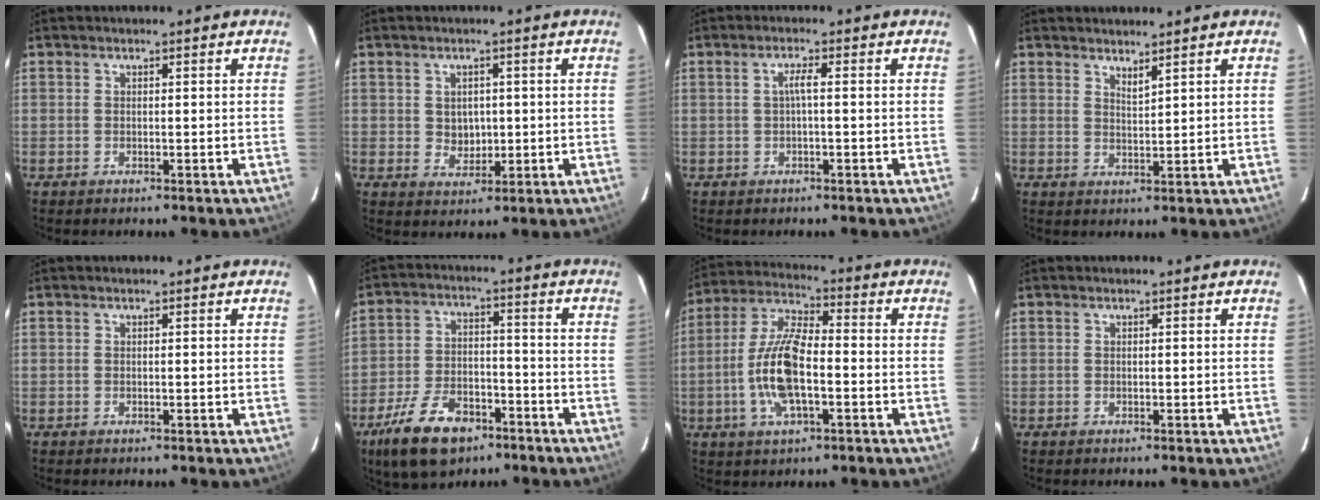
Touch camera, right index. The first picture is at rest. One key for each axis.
{"total": 3.8, "fx": 0.3, "fy": 3.4, "fz": 1.7, "tx": -0.027, "ty": 0.002, "tz": 0.010}
{"total": 1.8, "fx": -0.2, "fy": -0.1, "fz": 1.8, "tx": -0.034, "ty": 0.005, "tz": -0.004}
{"total": 2.1, "fx": 1.9, "fy": 0.1, "fz": 1.0, "tx": -0.018, "ty": -0.002, "tz": 0.031}
{"total": 0.0}
{"total": 13.9, "fx": -8.7, "fy": 7.3, "fz": 8.0, "tx": -0.179, "ty": -0.002, "tz": -0.145}
{"total": 12.8, "fx": -3.1, "fy": 4.6, "fz": 11.5, "tx": -0.242, "ty": 0.003, "tz": -0.062}
{"total": 0.0}